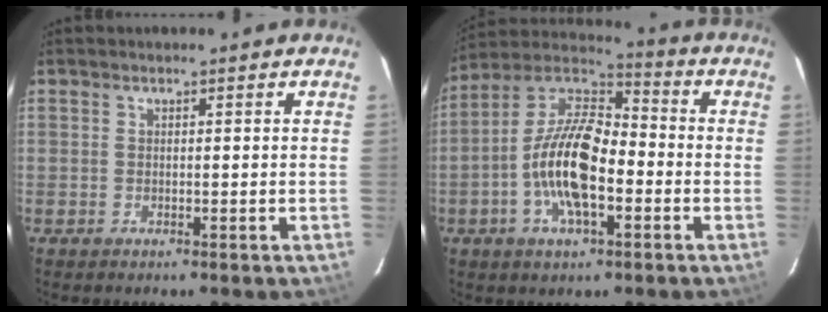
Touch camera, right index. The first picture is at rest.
{"total": 15.3, "force": [-4.1, 6.4, 13.3], "torque": [-0.266, 0.005, -0.085]}